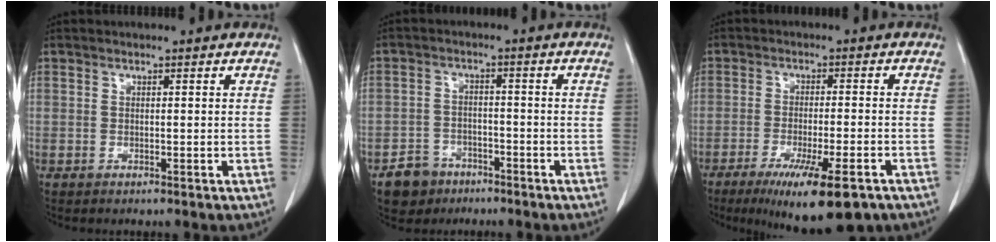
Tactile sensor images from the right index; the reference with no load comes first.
{"total": 5.3, "force": [-3.4, 4.0, 0.6], "torque": [-0.007, 0.011, -0.052]}
{"total": 13.6, "force": [-9.0, 2.0, 10.0], "torque": [-0.136, -0.028, -0.132]}